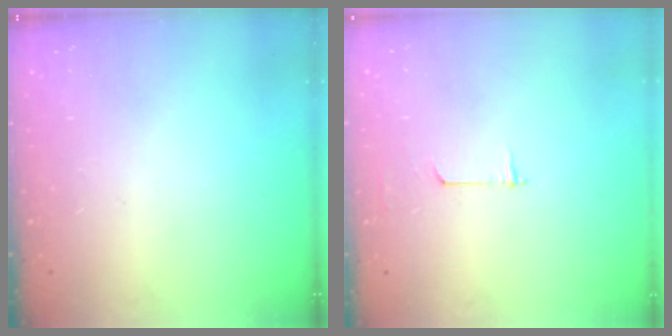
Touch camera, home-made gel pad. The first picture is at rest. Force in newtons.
{"total": 4.6, "press": 4.6, "slide": 0.4}